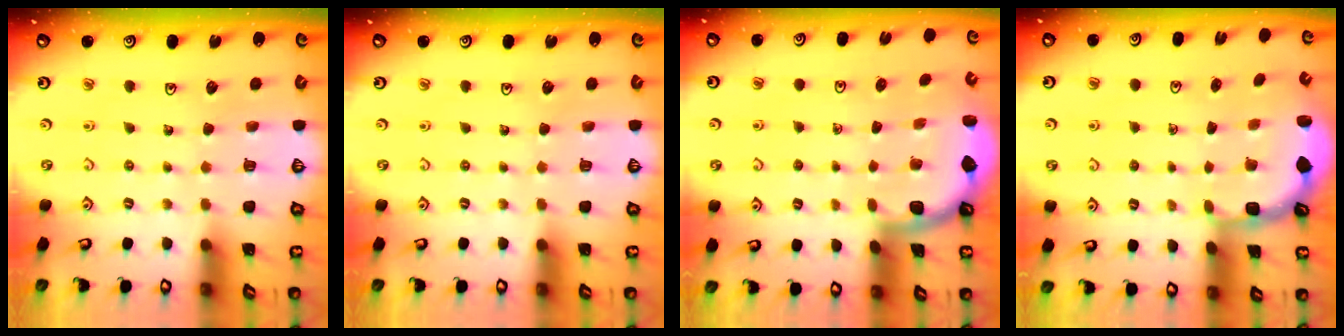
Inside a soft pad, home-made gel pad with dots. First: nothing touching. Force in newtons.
{"total": 0.0}
{"total": 1.7, "press": 1.7, "slide": 0.1}
{"total": 2.9, "press": 2.3, "slide": 1.7}